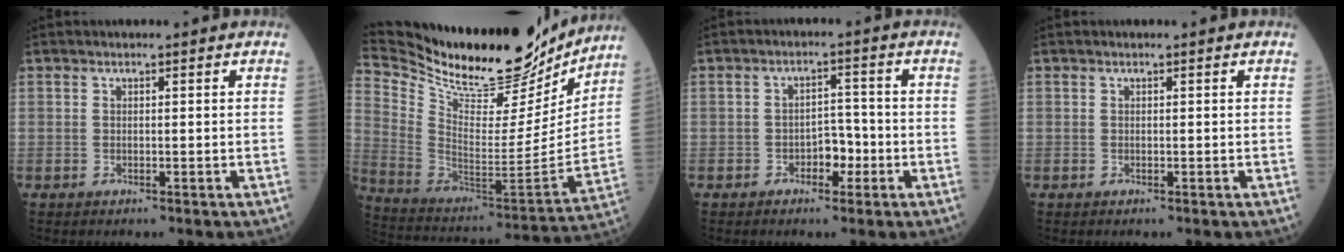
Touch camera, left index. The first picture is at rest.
{"total": 28.4, "force": [25.1, 6.6, 11.5], "torque": [-0.219, -0.047, 0.382]}
{"total": 3.7, "force": [-1.7, 2.1, 2.5], "torque": [-0.032, 0.008, -0.032]}
{"total": 0.0}